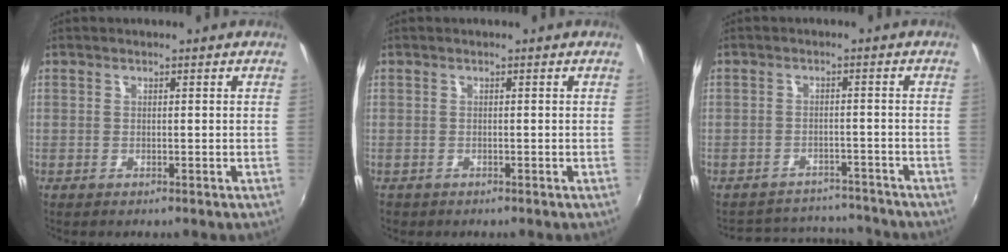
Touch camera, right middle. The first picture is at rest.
{"total": 1.0, "force": [-0.7, 0.7, 0.2], "torque": [-0.008, -0.004, -0.011]}
{"total": 10.5, "force": [-9.6, 3.8, 1.8], "torque": [-0.050, 0.025, -0.124]}